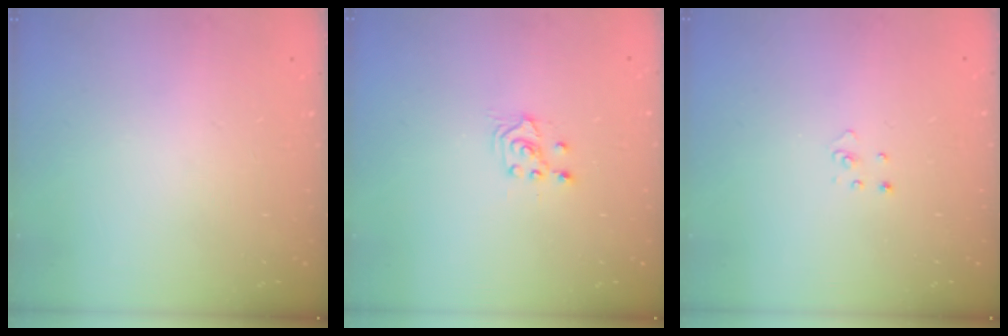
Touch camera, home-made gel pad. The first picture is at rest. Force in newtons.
{"total": 2.5, "press": 2.4, "slide": 0.7}
{"total": 2.2, "press": 2.2, "slide": 0.2}